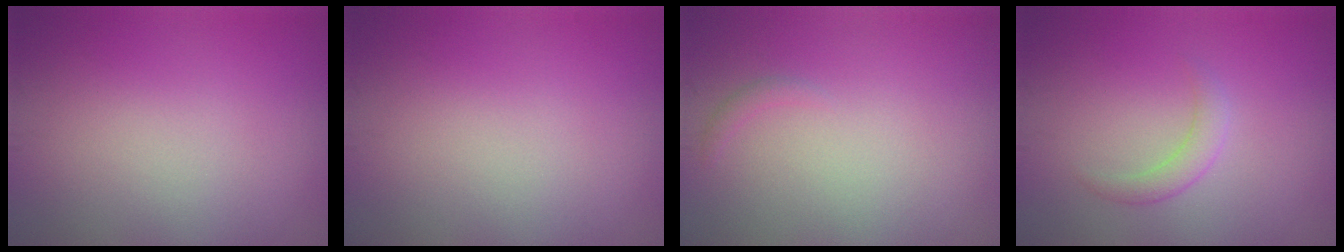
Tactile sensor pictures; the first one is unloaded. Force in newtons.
{"total": 0.0}
{"total": 0.6, "press": 0.6, "slide": 0.1}
{"total": 1.5, "press": 1.5, "slide": 0.0}